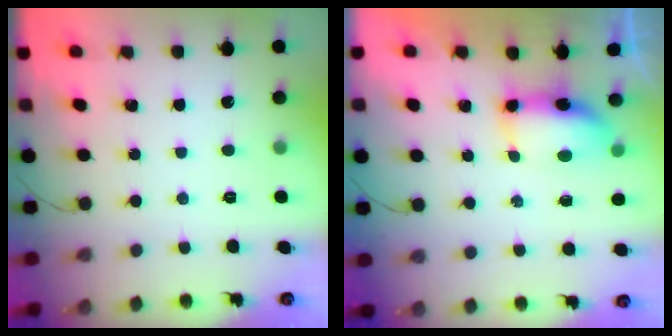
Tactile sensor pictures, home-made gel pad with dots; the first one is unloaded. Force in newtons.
{"total": 13.8, "press": 8.9, "slide": 10.6}